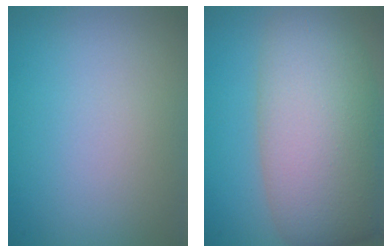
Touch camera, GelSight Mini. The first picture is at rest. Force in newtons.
{"total": 10.5, "press": 10.5, "slide": 0.7}